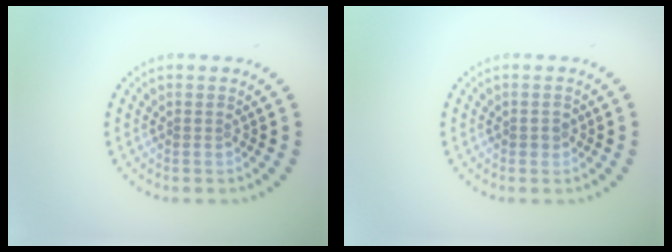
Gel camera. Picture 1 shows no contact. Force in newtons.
{"total": 0.9, "press": 0.8, "slide": 0.2}